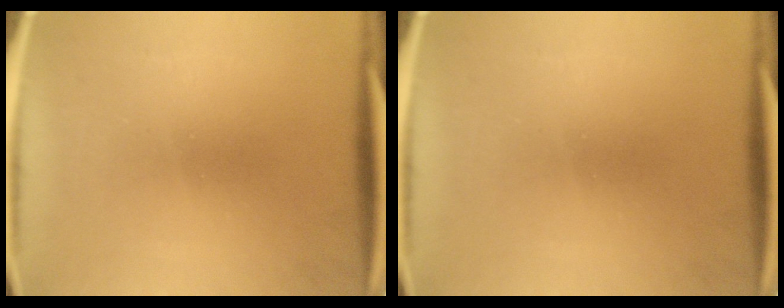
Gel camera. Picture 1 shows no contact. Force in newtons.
{"total": 0.0}